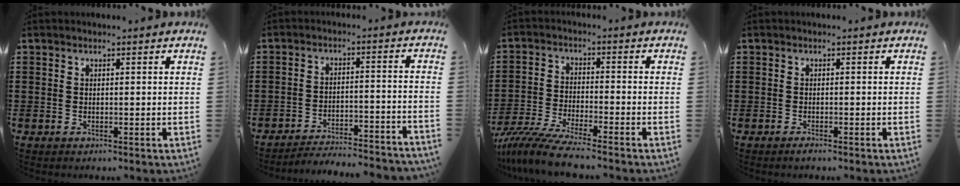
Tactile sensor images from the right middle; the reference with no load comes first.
{"total": 4.3, "force": [-4.2, 0.0, 0.8], "torque": [-0.018, 0.000, -0.088]}
{"total": 7.4, "force": [-6.8, 0.1, 2.9], "torque": [-0.073, -0.012, -0.136]}
{"total": 0.8, "force": [-0.7, 0.1, 0.3], "torque": [-0.009, -0.003, -0.013]}